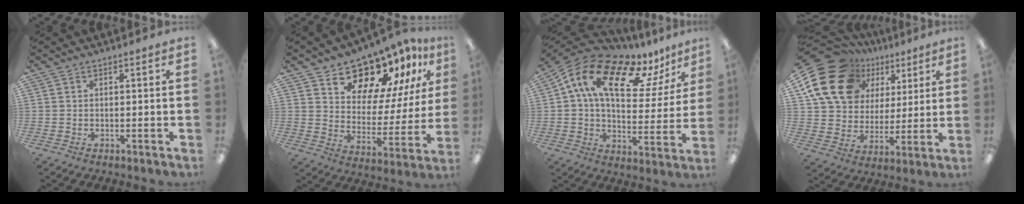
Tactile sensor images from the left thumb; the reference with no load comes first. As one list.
[{"total": 15.4, "force": [12.6, 7.0, 5.2], "torque": [-0.091, -0.100, 0.225]}, {"total": 16.7, "force": [10.3, 8.0, 10.5], "torque": [-0.195, -0.052, 0.181]}, {"total": 21.3, "force": [10.4, 15.9, 9.7], "torque": [-0.180, -0.049, 0.206]}]